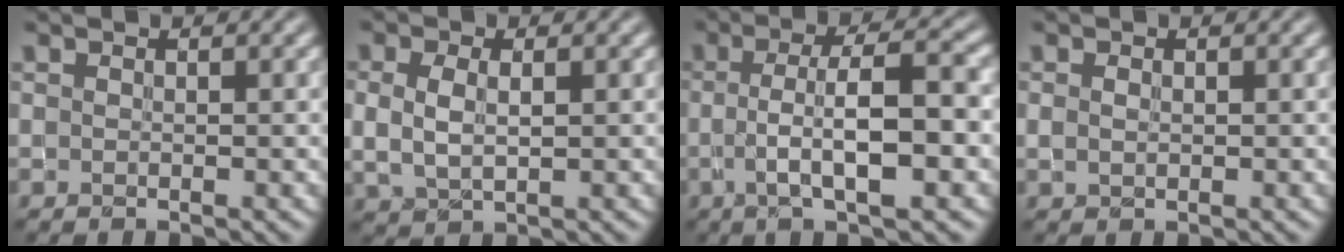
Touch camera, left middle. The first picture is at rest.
{"total": 2.8, "force": [0.4, 1.7, 2.2], "torque": [-0.051, -0.004, 0.015]}
{"total": 6.9, "force": [-0.8, 1.6, 6.7], "torque": [-0.113, 0.005, -0.014]}
{"total": 0.9, "force": [0.1, 0.7, 0.7], "torque": [-0.015, 0.000, 0.003]}